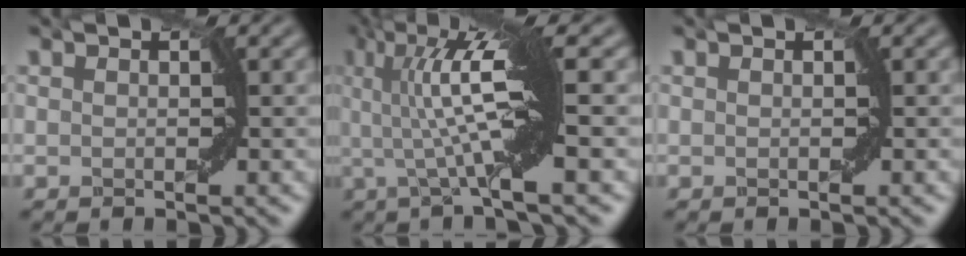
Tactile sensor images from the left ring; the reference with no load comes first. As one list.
[{"total": 8.4, "force": [1.2, 1.5, 8.2], "torque": [-0.139, 0.007, 0.017]}, {"total": 0.0}]